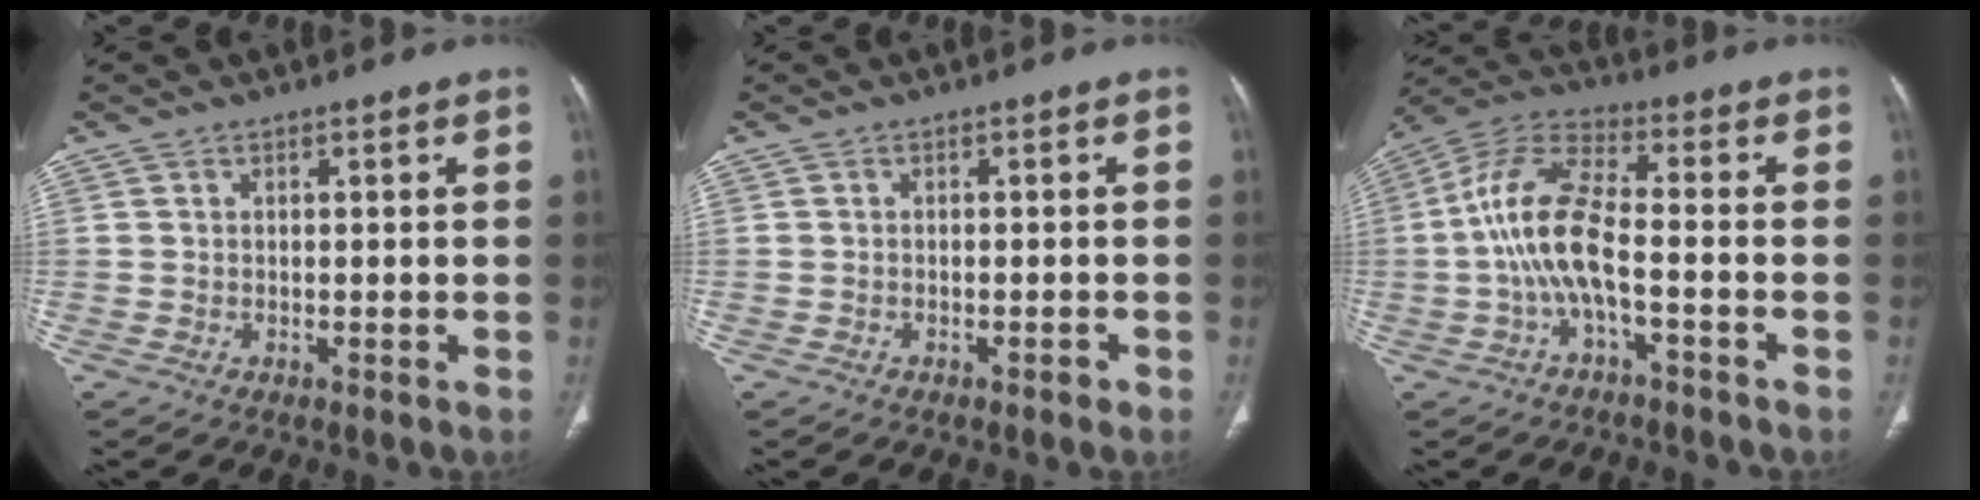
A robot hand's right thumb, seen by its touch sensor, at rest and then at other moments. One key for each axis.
{"total": 0.9, "fx": -0.7, "fy": 0.3, "fz": 0.5, "tx": -0.005, "ty": 0.001, "tz": -0.012}
{"total": 11.6, "fx": -2.4, "fy": 4.1, "fz": 10.6, "tx": -0.227, "ty": 0.045, "tz": -0.051}